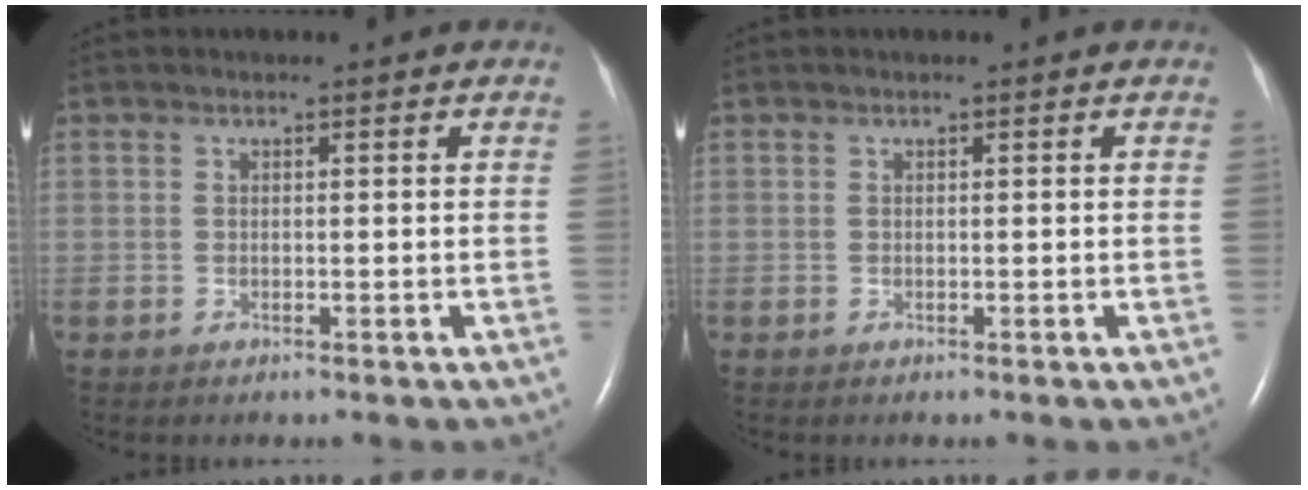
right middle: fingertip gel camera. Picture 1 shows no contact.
{"total": 0.0}